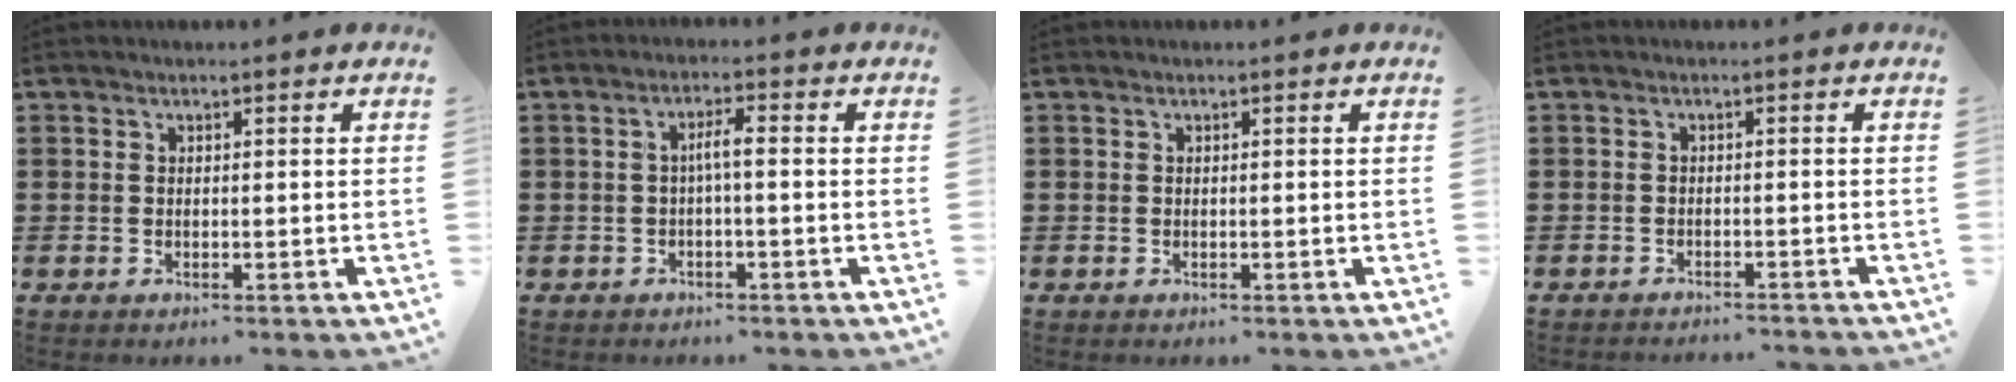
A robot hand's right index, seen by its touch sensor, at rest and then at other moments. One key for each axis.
{"total": 2.7, "fx": -0.3, "fy": 0.2, "fz": 2.7, "tx": -0.052, "ty": 0.003, "tz": -0.009}
{"total": 0.0}
{"total": 1.2, "fx": -1.2, "fy": -0.1, "fz": 0.2, "tx": -0.005, "ty": 0.003, "tz": -0.024}